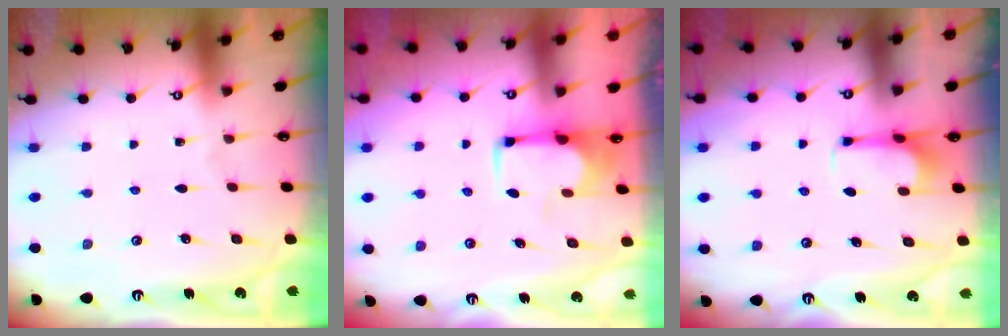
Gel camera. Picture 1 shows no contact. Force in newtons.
{"total": 1.9, "press": 1.6, "slide": 1.0}
{"total": 4.8, "press": 4.7, "slide": 0.9}